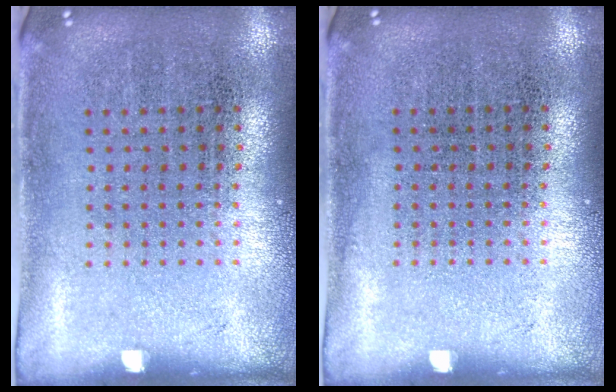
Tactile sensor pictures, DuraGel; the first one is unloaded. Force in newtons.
{"total": 0.0}